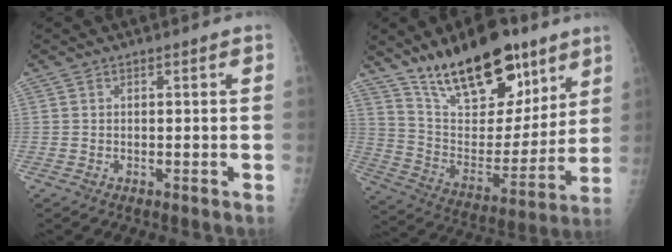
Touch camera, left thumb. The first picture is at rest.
{"total": 23.8, "force": [15.6, 10.8, 14.3], "torque": [-0.181, -0.073, 0.263]}